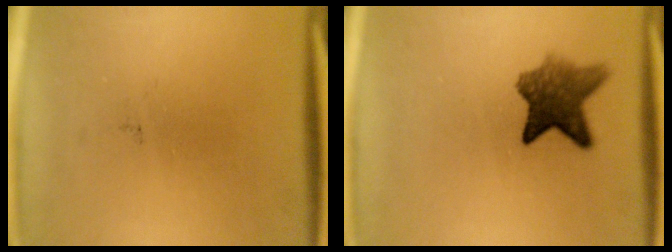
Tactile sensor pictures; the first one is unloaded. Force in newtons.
{"total": 7.2}